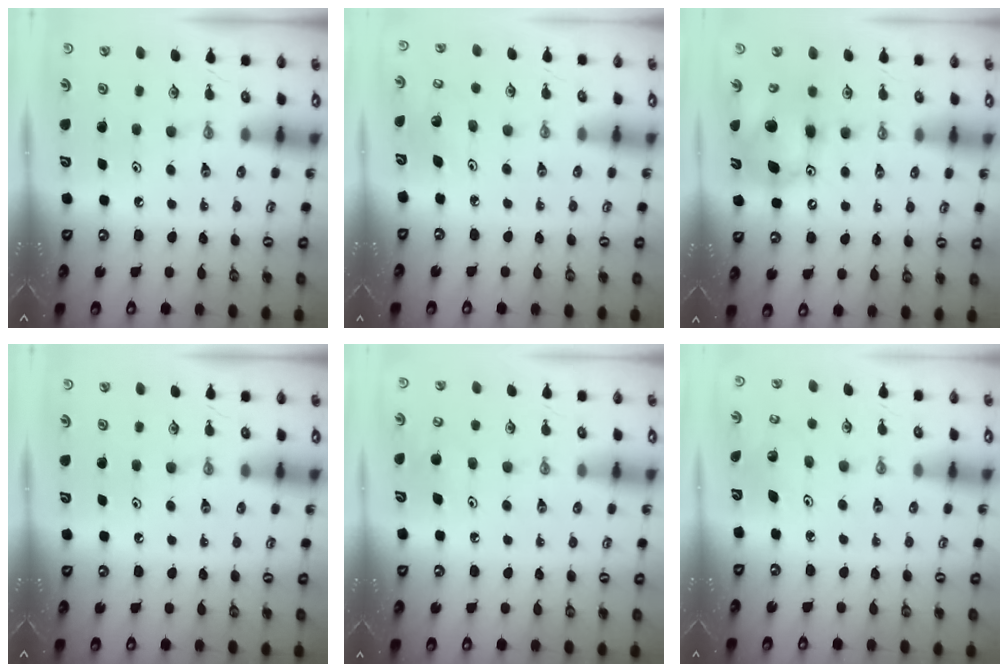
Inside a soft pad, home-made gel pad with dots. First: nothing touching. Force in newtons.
{"total": 3.6, "press": 3.4, "slide": 1.1}
{"total": 12.0, "press": 11.8, "slide": 2.6}
{"total": 0.0}
{"total": 7.6, "press": 7.4, "slide": 1.9}
{"total": 3.0, "press": 3.0, "slide": 0.2}